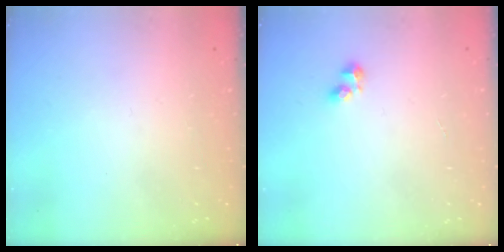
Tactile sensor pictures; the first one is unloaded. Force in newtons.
{"total": 3.4, "press": 3.3, "slide": 0.7}